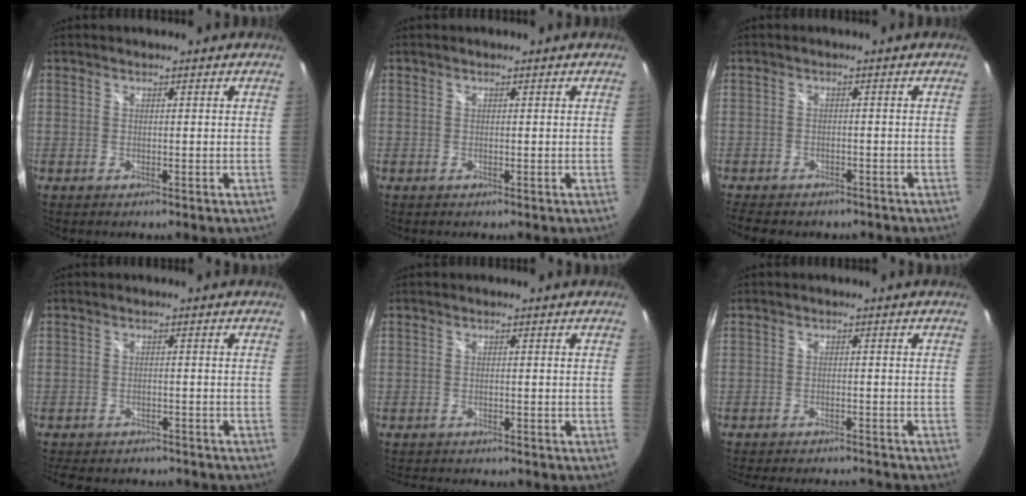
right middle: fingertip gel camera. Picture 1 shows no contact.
{"total": 0.0}
{"total": 7.3, "force": [-6.0, 2.8, 2.9], "torque": [-0.070, -0.018, -0.089]}
{"total": 11.0, "force": [-9.5, 3.8, 4.1], "torque": [-0.096, -0.013, -0.133]}
{"total": 4.2, "force": [-3.9, 0.9, 1.2], "torque": [-0.031, -0.007, -0.057]}
{"total": 11.5, "force": [-10.4, 2.3, 4.4], "torque": [-0.099, -0.011, -0.148]}